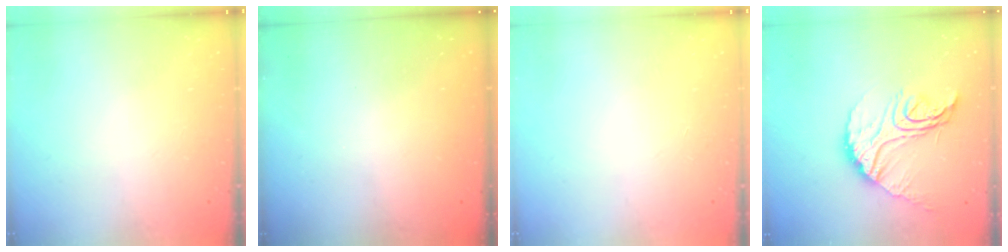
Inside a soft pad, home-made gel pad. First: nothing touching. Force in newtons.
{"total": 3.2, "press": 3.2, "slide": 0.1}
{"total": 0.0}
{"total": 16.2, "press": 16.2, "slide": 1.2}